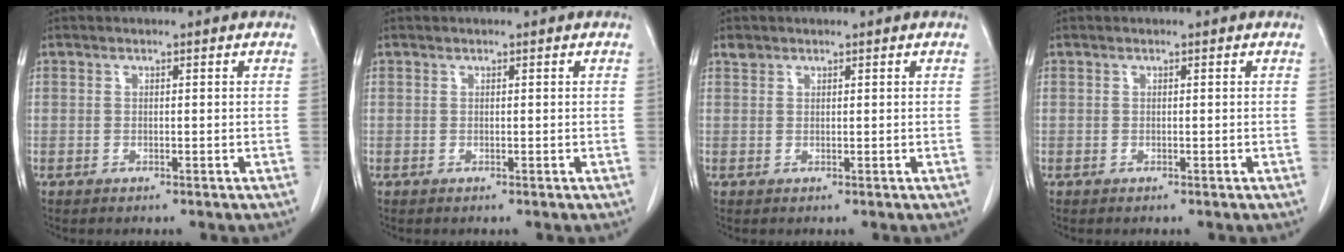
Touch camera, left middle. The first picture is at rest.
{"total": 0.0}
{"total": 0.8, "force": [0.7, 0.4, 0.0], "torque": [-0.001, 0.006, 0.012]}
{"total": 0.0}